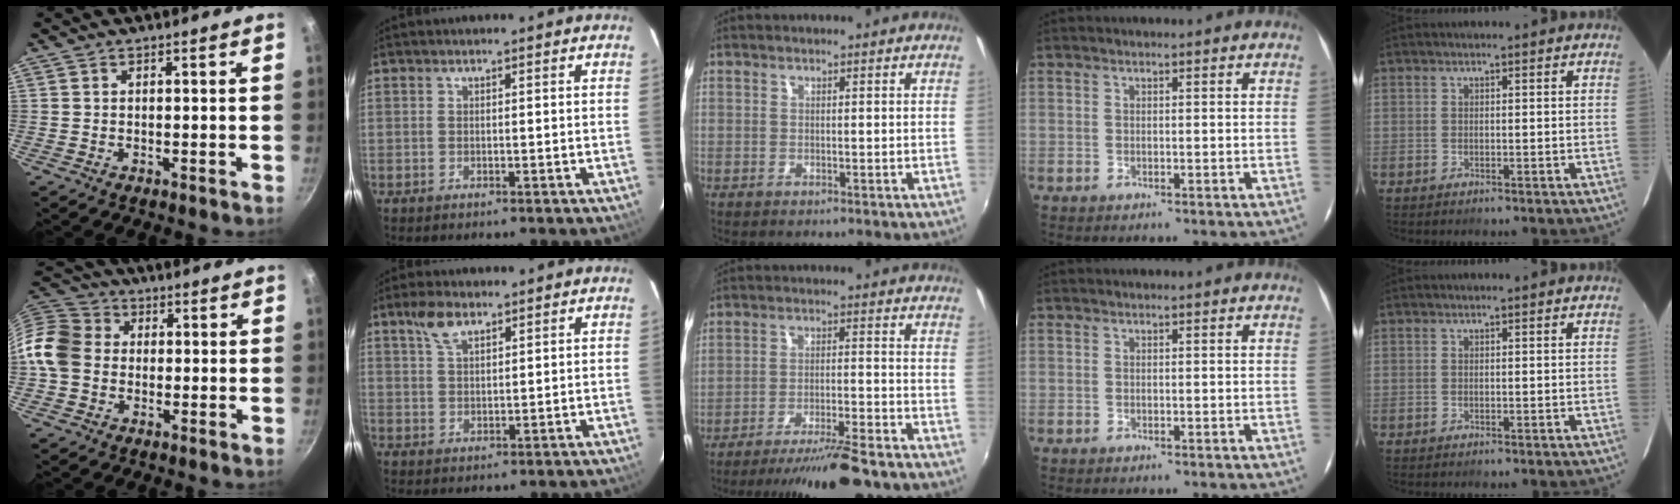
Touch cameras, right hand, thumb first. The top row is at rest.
{"thumb": {"total": 10.7, "force": [-0.8, 9.0, 5.7], "torque": [-0.083, 0.021, -0.037]}, "index": {"total": 4.8, "force": [3.1, 2.1, 3.0], "torque": [-0.055, 0.009, 0.061]}, "middle": {"total": 15.2, "force": [-13.1, 1.9, 7.6], "torque": [-0.142, -0.014, -0.196]}}